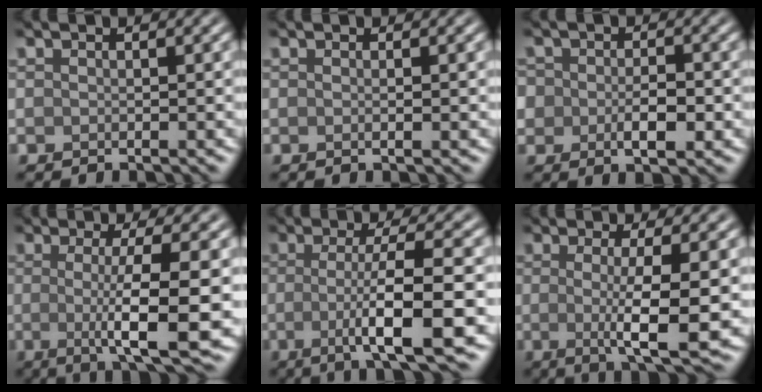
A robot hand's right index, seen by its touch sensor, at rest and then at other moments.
{"total": 0.7, "force": [0.0, 0.2, 0.7], "torque": [-0.009, 0.001, -0.001]}
{"total": 4.2, "force": [-0.8, 2.8, 3.0], "torque": [-0.048, -0.009, -0.016]}
{"total": 8.5, "force": [-0.8, 1.7, 8.2], "torque": [-0.119, -0.013, -0.011]}
{"total": 8.6, "force": [-1.5, 1.7, 8.3], "torque": [-0.123, -0.009, -0.027]}
{"total": 6.6, "force": [-0.5, 1.2, 6.5], "torque": [-0.100, -0.012, -0.007]}